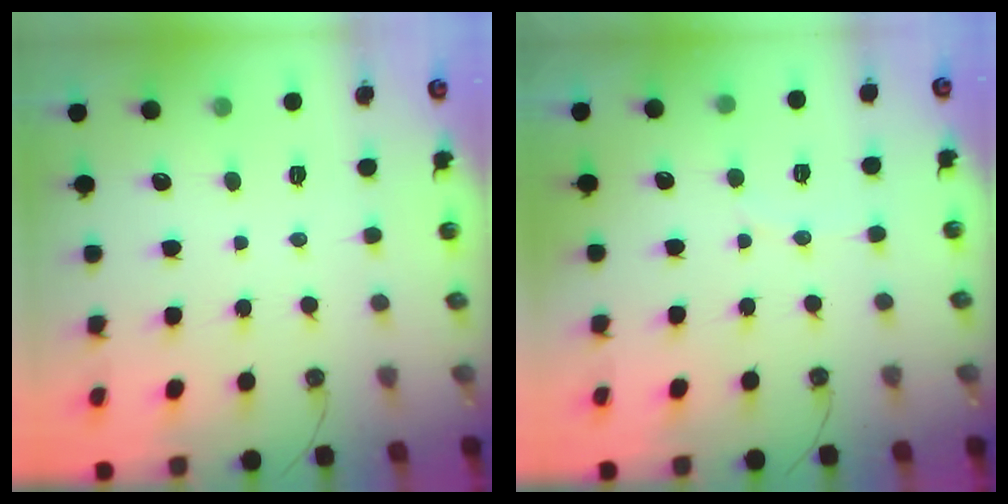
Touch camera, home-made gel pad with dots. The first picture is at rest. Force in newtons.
{"total": 3.1, "press": 2.9, "slide": 1.0}